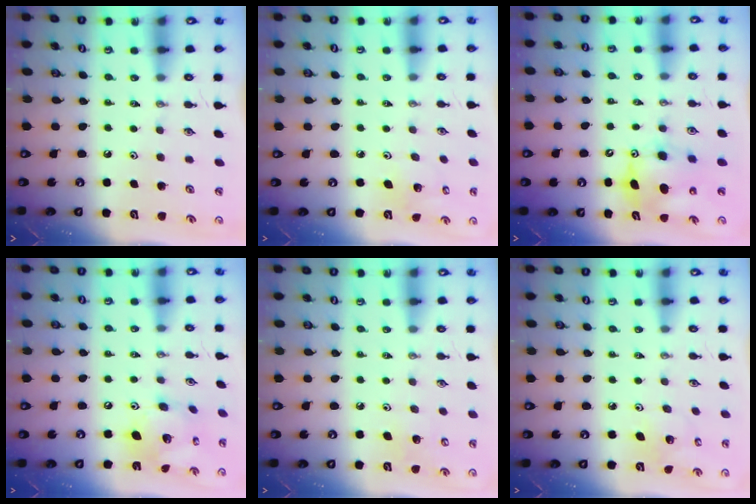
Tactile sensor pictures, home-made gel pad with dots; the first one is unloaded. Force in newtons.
{"total": 4.1, "press": 3.9, "slide": 1.2}
{"total": 9.1, "press": 9.1, "slide": 0.8}
{"total": 15.4, "press": 15.3, "slide": 1.6}
{"total": 4.9, "press": 4.8, "slide": 0.4}
{"total": 4.1, "press": 4.1, "slide": 0.3}